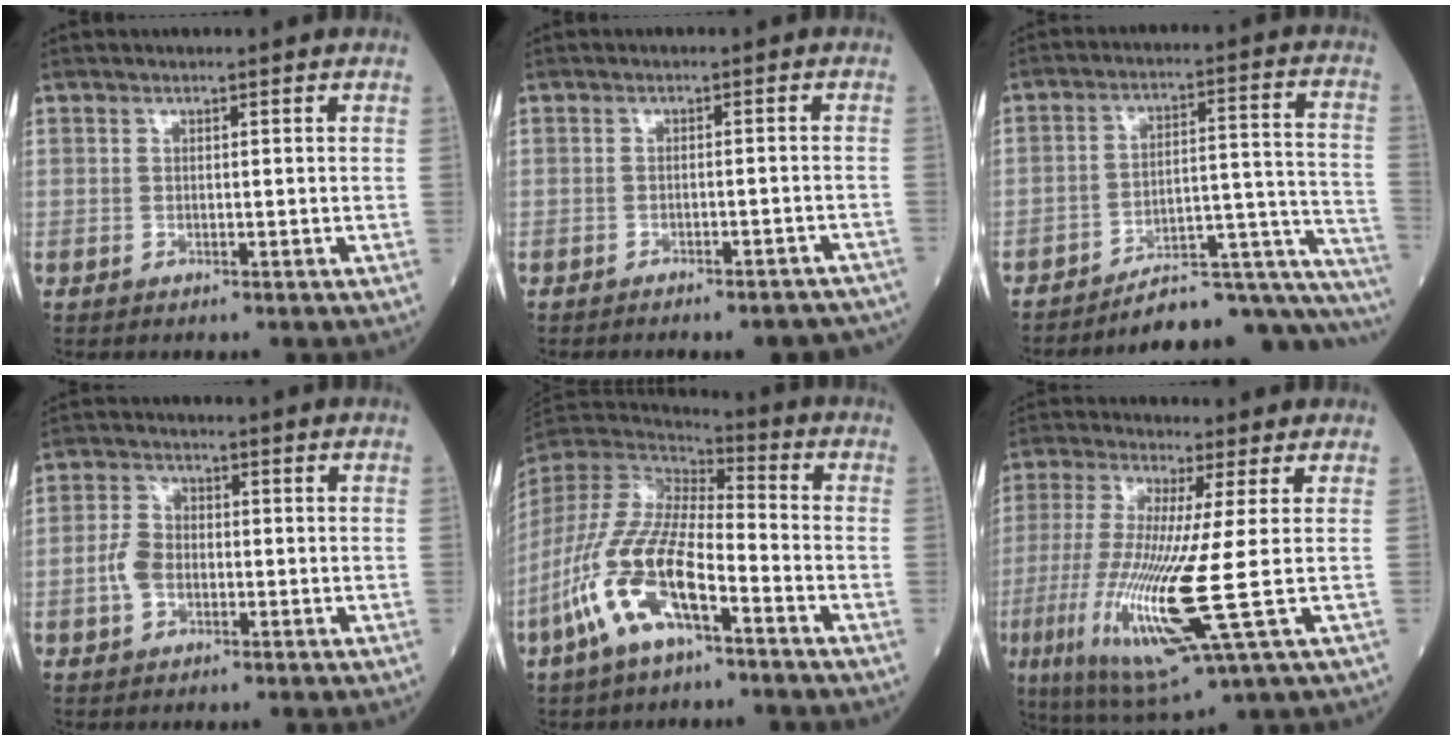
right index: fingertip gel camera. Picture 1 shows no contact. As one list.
[{"total": 8.3, "force": [-7.7, 1.8, 2.6], "torque": [-0.017, 0.004, -0.084]}, {"total": 17.5, "force": [-16.0, 2.6, 6.6], "torque": [-0.017, 0.065, -0.217]}, {"total": 4.2, "force": [-1.0, 2.9, 2.8], "torque": [-0.068, 0.011, -0.024]}, {"total": 14.8, "force": [-7.0, 4.5, 12.3], "torque": [-0.271, -0.009, -0.134]}, {"total": 15.8, "force": [-2.8, 0.3, 15.5], "torque": [-0.335, -0.032, -0.055]}]